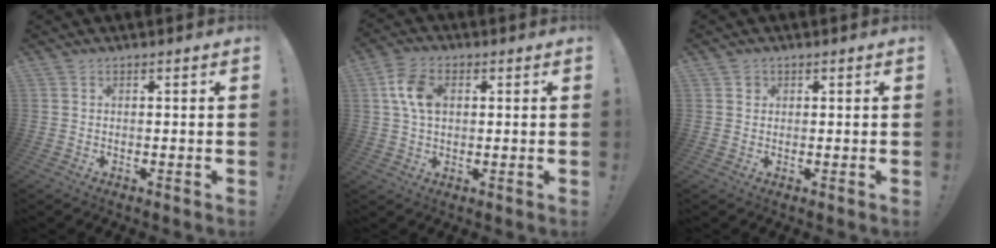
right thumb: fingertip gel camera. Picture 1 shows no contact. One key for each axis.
{"total": 8.9, "fx": 1.9, "fy": 5.8, "fz": 6.5, "tx": -0.121, "ty": 0.006, "tz": 0.036}
{"total": 1.5, "fx": 0.6, "fy": 1.3, "fz": 0.3, "tx": -0.002, "ty": 0.002, "tz": 0.010}